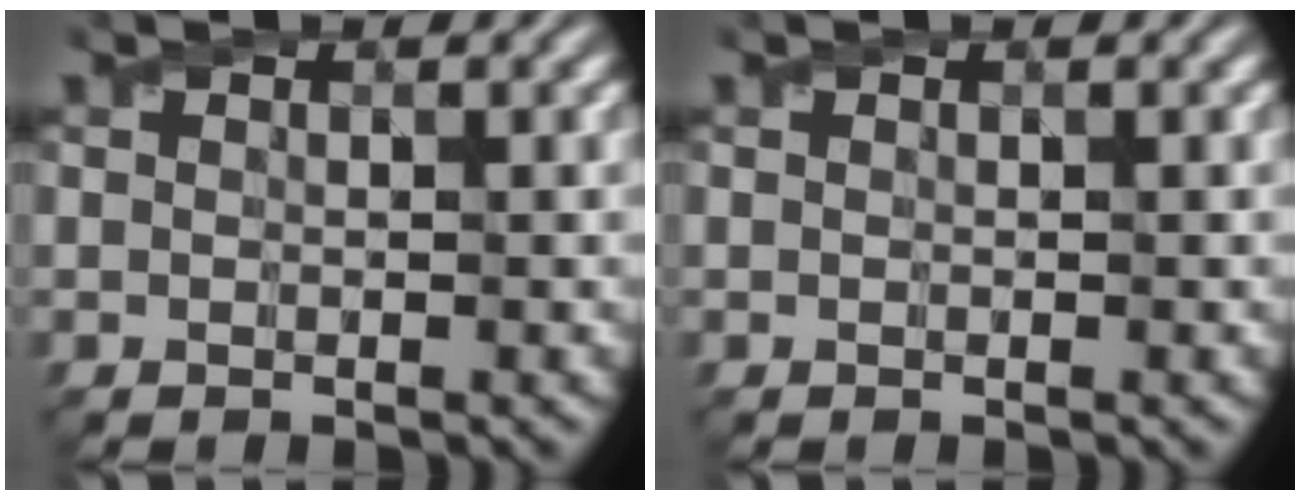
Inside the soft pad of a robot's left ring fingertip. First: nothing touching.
{"total": 0.0}